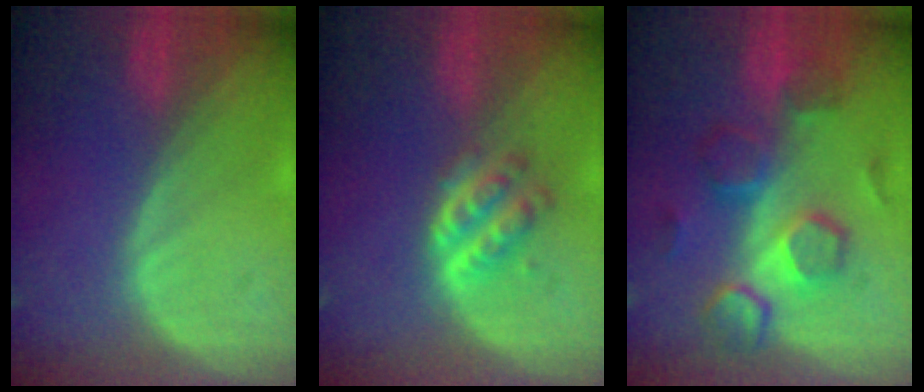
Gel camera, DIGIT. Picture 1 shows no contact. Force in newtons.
{"total": 4.8, "press": 4.4, "slide": 2.1}
{"total": 8.3, "press": 8.2, "slide": 1.4}